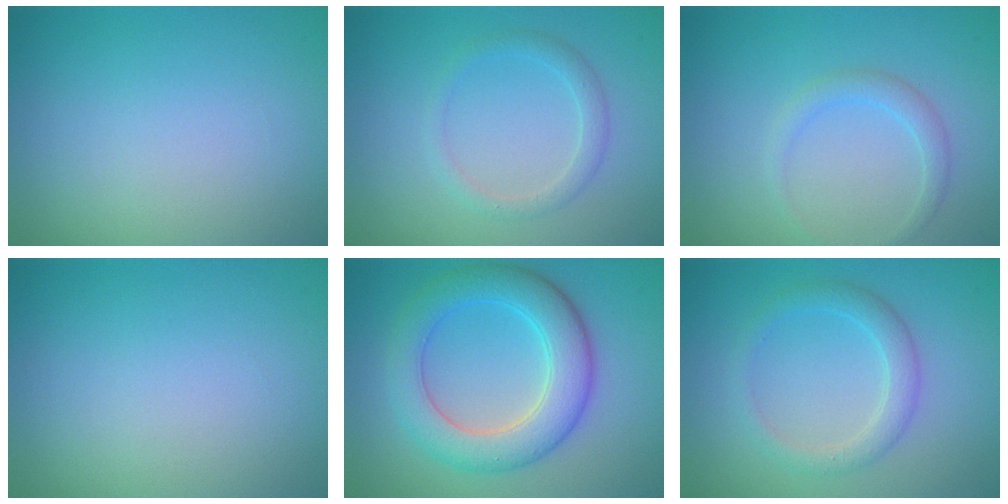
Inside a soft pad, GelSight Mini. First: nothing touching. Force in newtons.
{"total": 1.6, "press": 1.6, "slide": 0.1}
{"total": 1.6, "press": 1.6, "slide": 0.1}
{"total": 0.0}
{"total": 6.2, "press": 6.2, "slide": 0.1}
{"total": 2.3, "press": 2.3, "slide": 0.1}